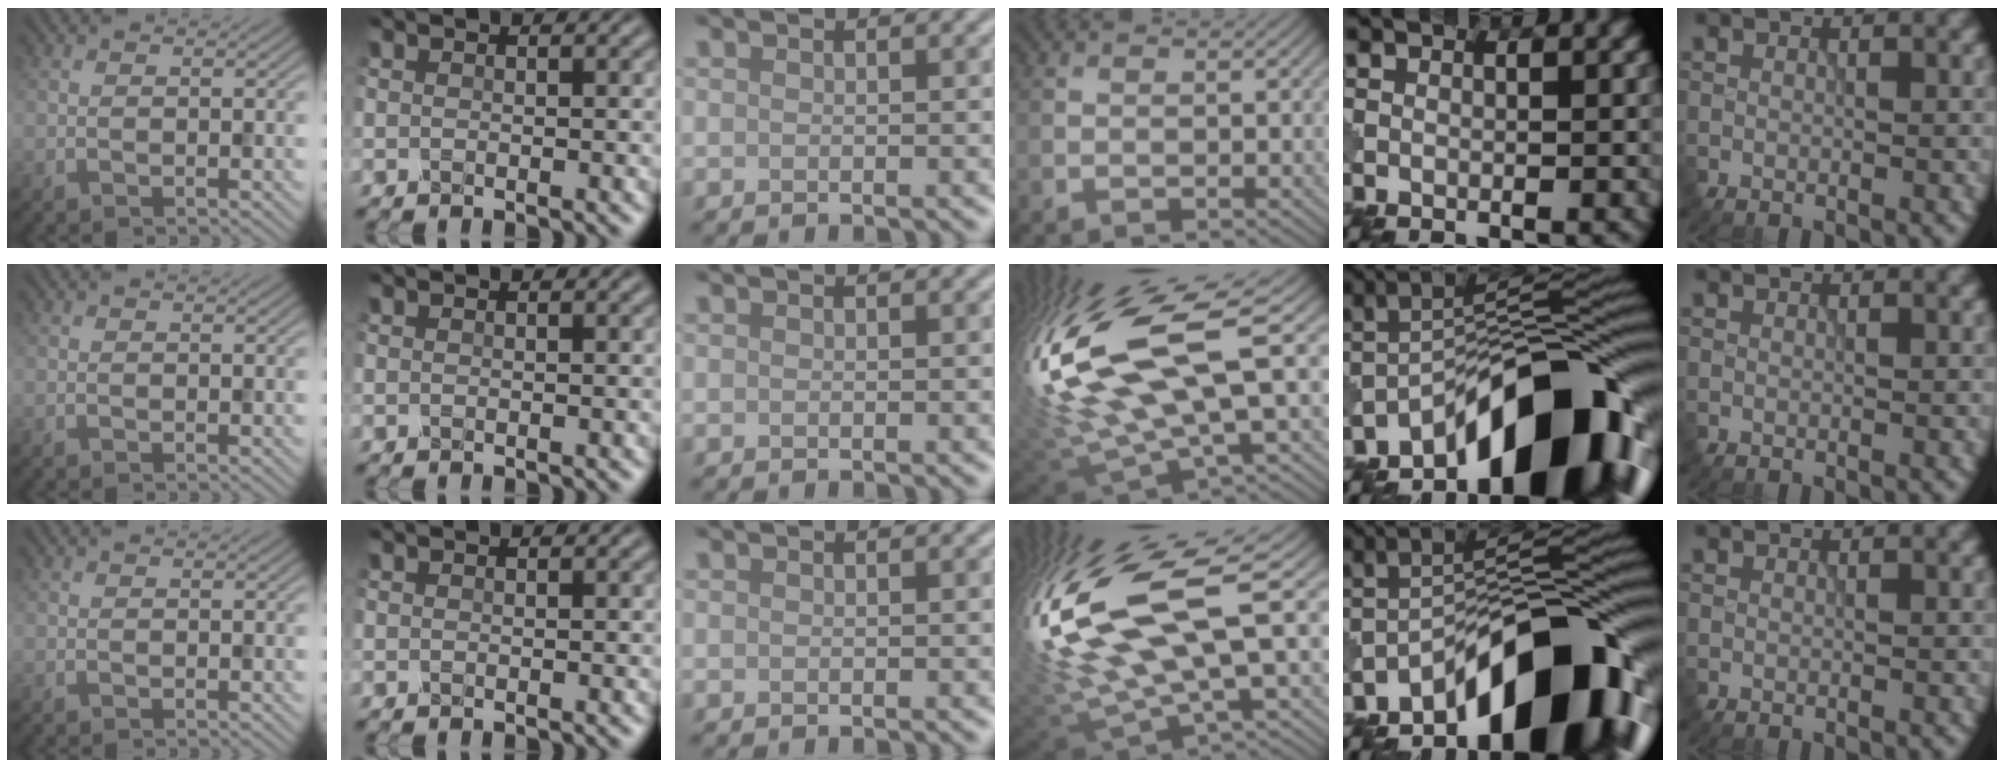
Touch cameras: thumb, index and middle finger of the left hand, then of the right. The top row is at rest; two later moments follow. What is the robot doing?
{"motion": "shake", "object": "salt shaker"}